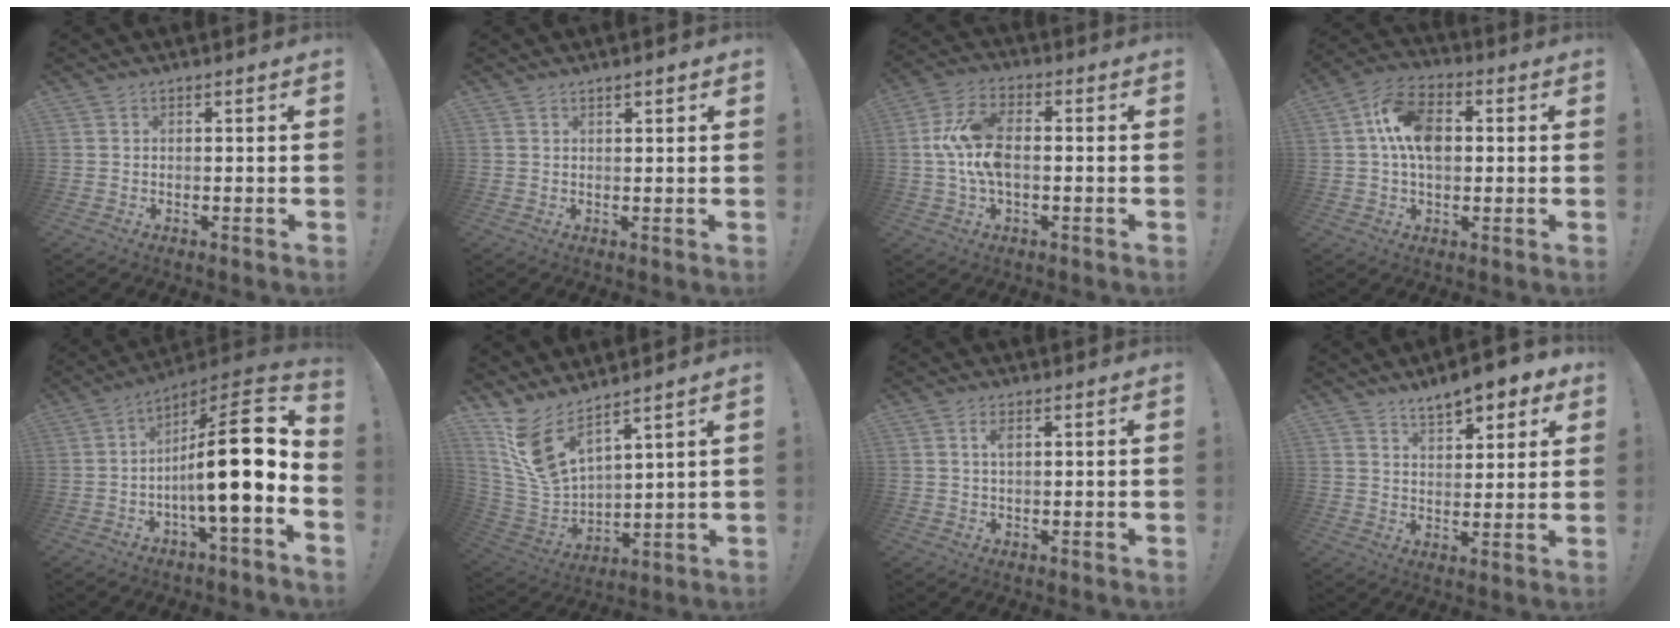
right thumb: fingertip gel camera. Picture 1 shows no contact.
{"total": 1.1, "force": [0.8, 0.2, 0.6], "torque": [-0.010, -0.001, 0.014]}
{"total": 12.2, "force": [-0.3, 6.8, 10.1], "torque": [-0.203, 0.006, -0.002]}
{"total": 13.4, "force": [1.7, 8.8, 10.0], "torque": [-0.175, 0.014, 0.035]}
{"total": 18.7, "force": [-1.9, 3.7, 18.2], "torque": [-0.282, 0.010, -0.037]}
{"total": 12.8, "force": [9.4, 4.8, 7.3], "torque": [-0.155, -0.075, 0.175]}
{"total": 2.3, "force": [1.0, 0.9, 1.9], "torque": [-0.028, -0.003, 0.014]}
{"total": 8.2, "force": [6.3, 2.9, 4.4], "torque": [-0.063, -0.041, 0.110]}